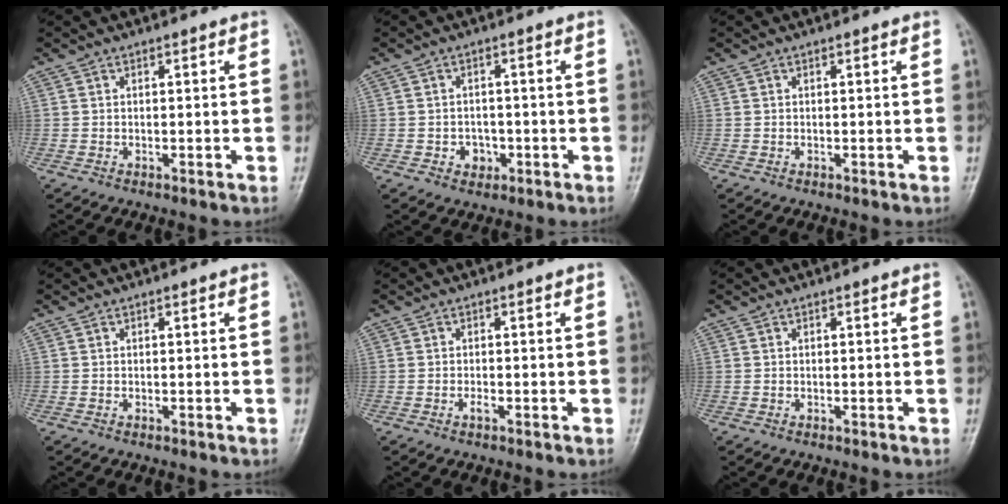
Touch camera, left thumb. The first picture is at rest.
{"total": 3.2, "force": [-1.1, 2.7, 1.4], "torque": [-0.003, 0.007, -0.013]}
{"total": 0.0}
{"total": 0.0}
{"total": 1.0, "force": [-0.4, 0.3, 0.9], "torque": [-0.014, 0.002, -0.005]}
{"total": 0.0}